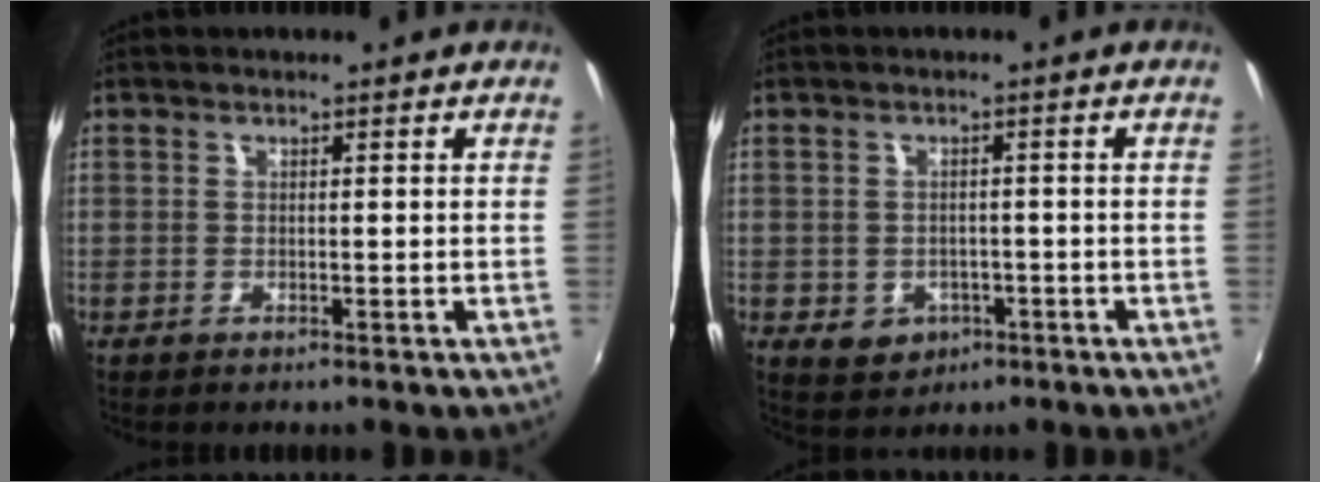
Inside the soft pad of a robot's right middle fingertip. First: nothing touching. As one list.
[{"total": 5.4, "force": [-2.0, 4.5, 2.0], "torque": [-0.051, -0.003, -0.016]}]